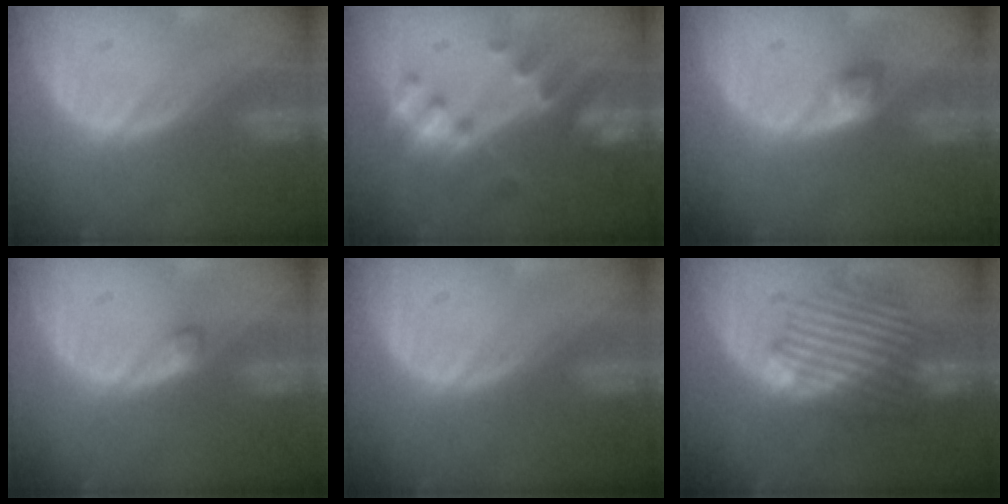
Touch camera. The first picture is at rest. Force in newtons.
{"total": 7.9, "press": 6.9, "slide": 3.7}
{"total": 2.4, "press": 2.3, "slide": 0.9}
{"total": 1.2, "press": 1.2, "slide": 0.2}
{"total": 0.0}
{"total": 8.9, "press": 8.8, "slide": 1.4}